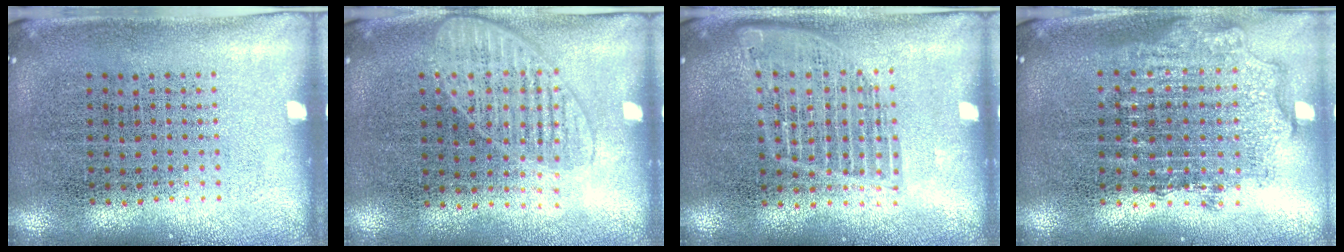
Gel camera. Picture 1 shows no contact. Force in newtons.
{"total": 1.3, "press": 1.2, "slide": 0.6}
{"total": 1.4, "press": 1.2, "slide": 0.6}
{"total": 1.7, "press": 1.4, "slide": 1.0}